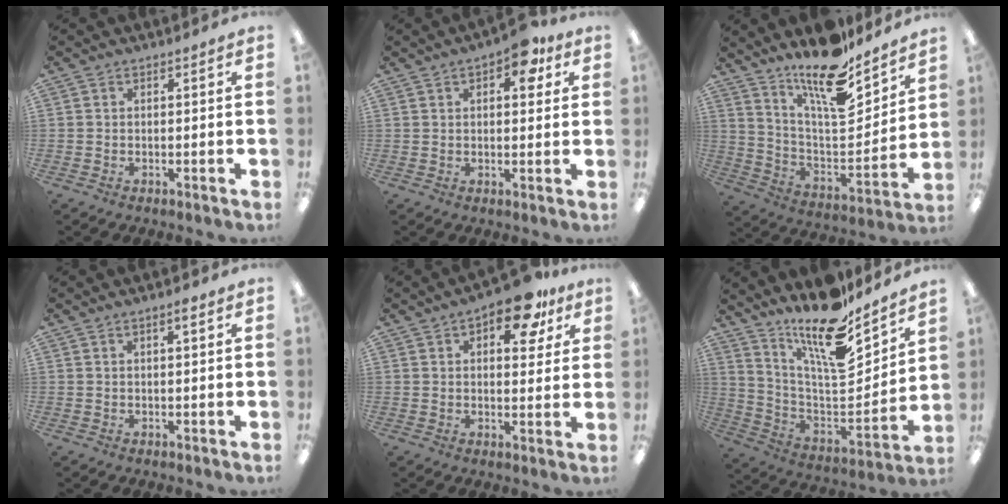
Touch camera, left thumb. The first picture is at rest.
{"total": 8.2, "force": [3.7, 4.2, 6.0], "torque": [-0.073, -0.007, 0.059]}
{"total": 16.9, "force": [13.9, 4.5, 8.6], "torque": [-0.153, -0.111, 0.240]}
{"total": 1.8, "force": [1.1, 0.3, 1.4], "torque": [-0.022, -0.002, 0.017]}
{"total": 12.1, "force": [7.0, 5.6, 8.1], "torque": [-0.097, -0.026, 0.114]}
{"total": 18.5, "force": [14.7, 4.9, 10.0], "torque": [-0.187, -0.122, 0.254]}